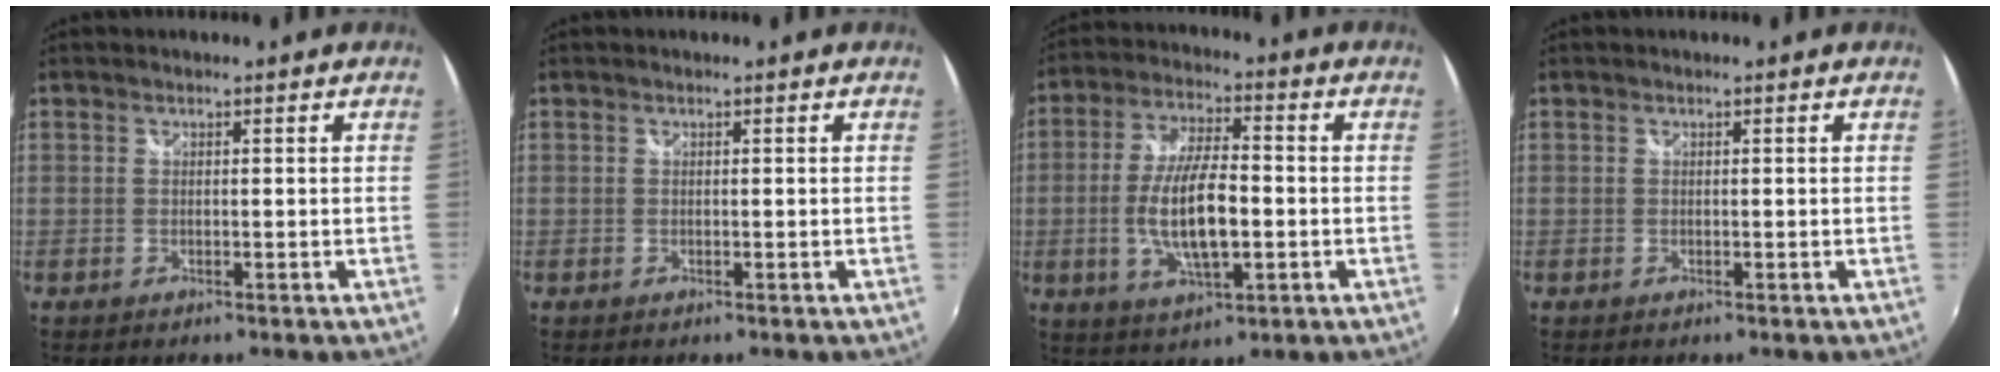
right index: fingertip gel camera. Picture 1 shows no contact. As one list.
[{"total": 0.0}, {"total": 12.4, "force": [-2.1, 4.3, 11.4], "torque": [-0.226, -0.004, -0.034]}, {"total": 0.0}]